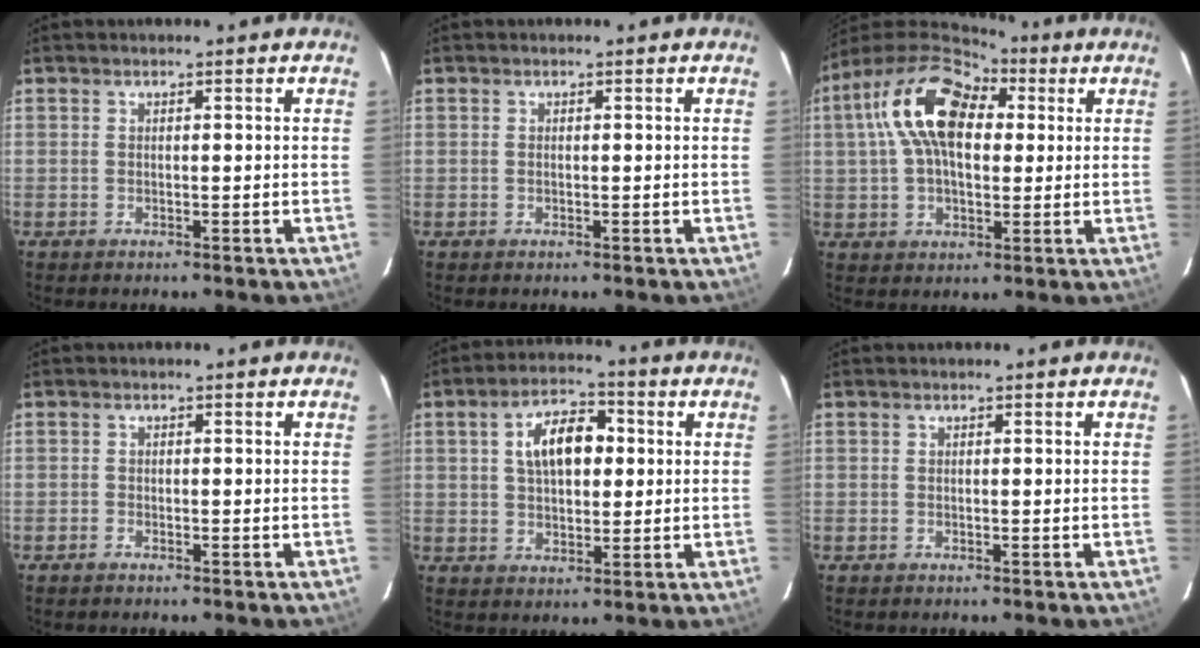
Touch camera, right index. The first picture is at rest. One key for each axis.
{"total": 0.0}
{"total": 17.1, "fx": 4.6, "fy": 9.8, "fz": 13.3, "tx": -0.248, "ty": 0.032, "tz": 0.070}
{"total": 0.6, "fx": -0.6, "fy": 0.2, "fz": 0.0, "tx": -0.004, "ty": 0.000, "tz": -0.014}
{"total": 9.6, "fx": 2.0, "fy": 5.3, "fz": 7.8, "tx": -0.132, "ty": 0.026, "tz": 0.035}
{"total": 0.0}